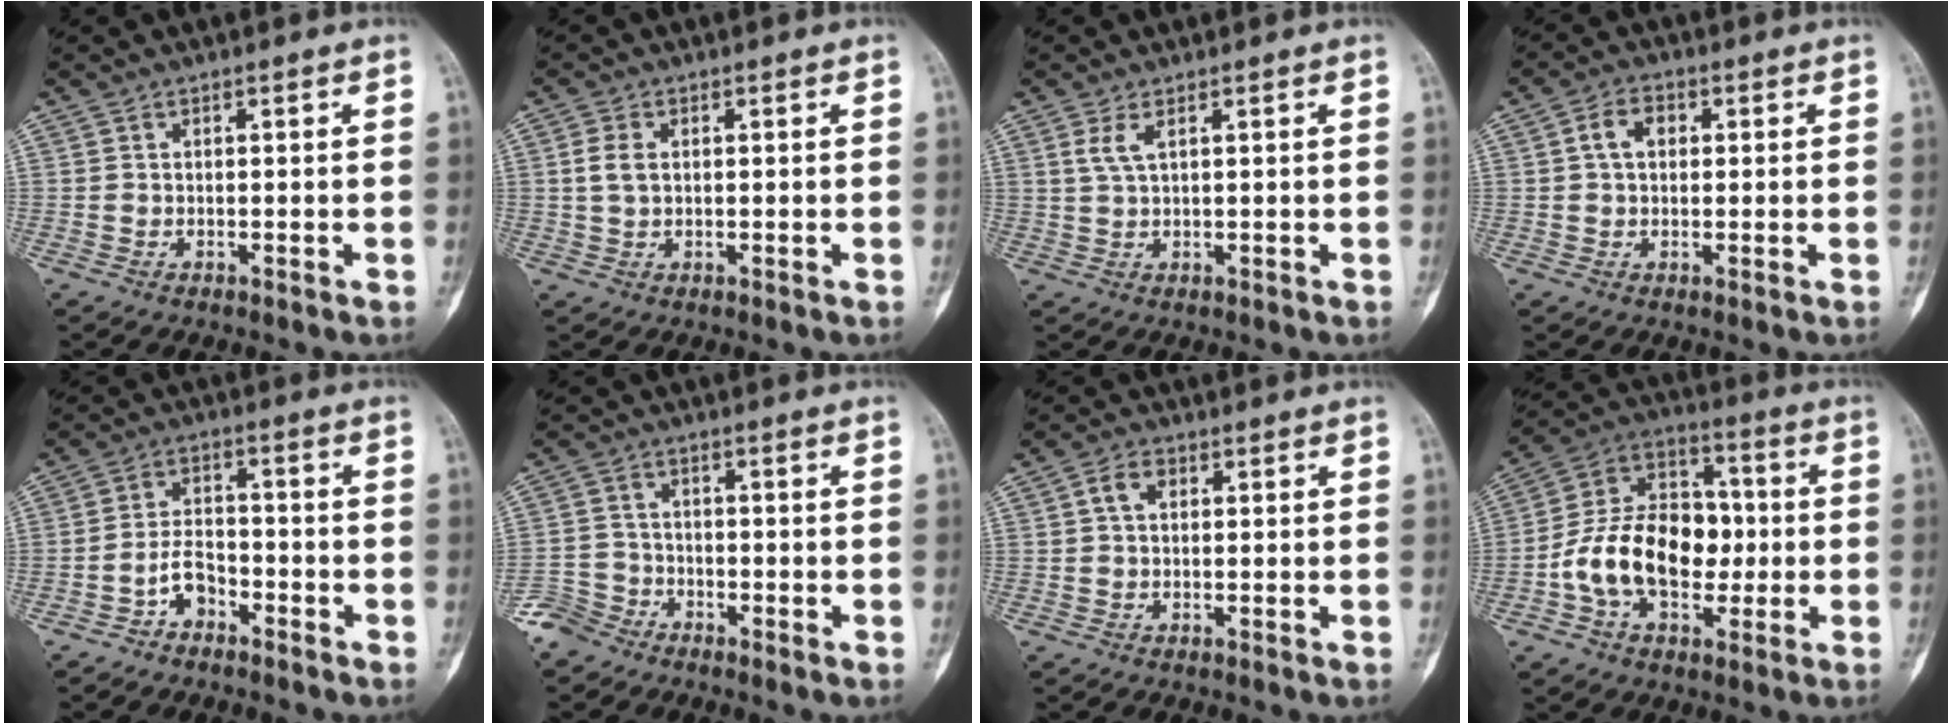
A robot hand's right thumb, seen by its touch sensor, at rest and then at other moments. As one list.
[{"total": 3.3, "force": [0.5, 2.1, 2.5], "torque": [-0.052, 0.004, 0.010]}, {"total": 2.8, "force": [1.2, 0.9, 2.3], "torque": [-0.056, 0.001, 0.033]}, {"total": 4.4, "force": [0.9, 3.1, 3.0], "torque": [-0.049, 0.012, 0.012]}, {"total": 5.1, "force": [-3.0, 3.2, 2.6], "torque": [-0.035, 0.031, -0.058]}, {"total": 4.6, "force": [-3.7, 2.8, 0.1], "torque": [0.010, 0.013, -0.084]}, {"total": 3.3, "force": [0.8, 2.2, 2.3], "torque": [-0.039, 0.011, 0.013]}, {"total": 18.1, "force": [-2.4, 12.1, 13.2], "torque": [-0.206, 0.039, -0.042]}]